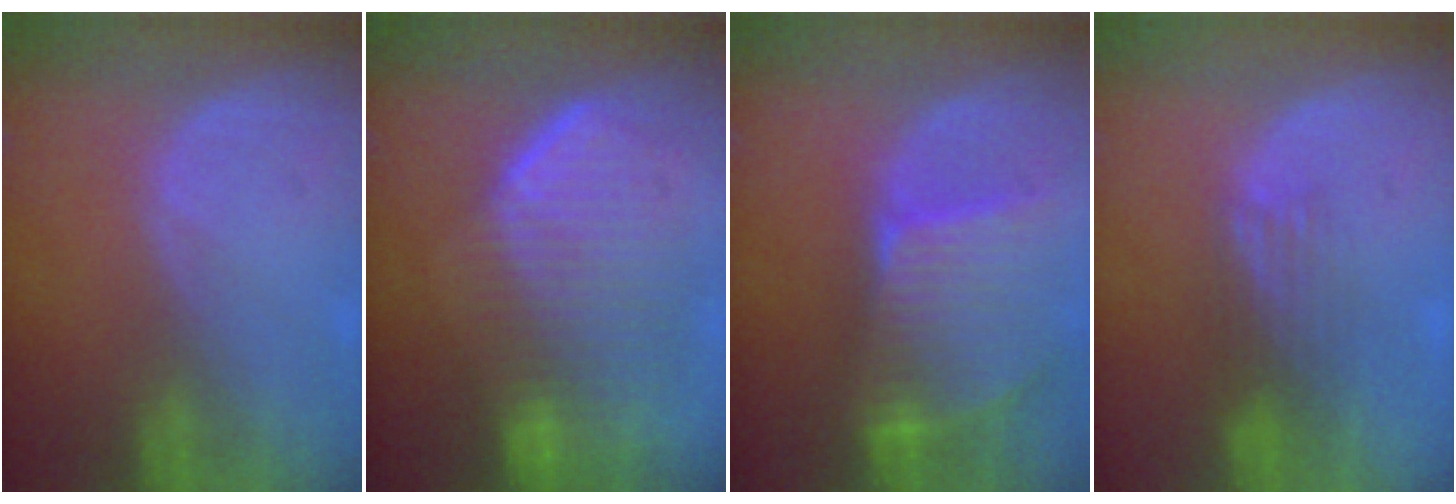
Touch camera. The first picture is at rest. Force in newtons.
{"total": 10.9, "press": 9.5, "slide": 5.3}
{"total": 9.5, "press": 8.4, "slide": 4.5}
{"total": 4.0, "press": 3.3, "slide": 2.2}